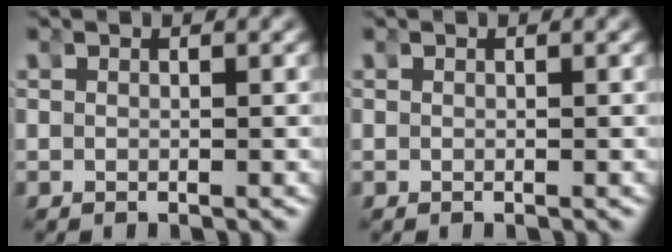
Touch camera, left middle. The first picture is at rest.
{"total": 0.0}